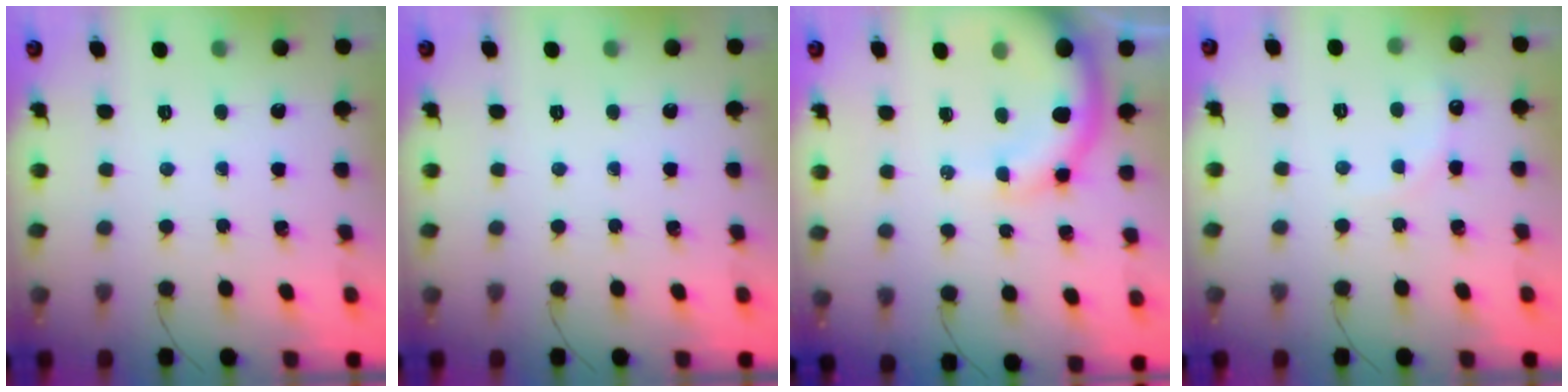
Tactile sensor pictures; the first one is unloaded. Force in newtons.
{"total": 0.0}
{"total": 12.9, "press": 12.6, "slide": 2.6}
{"total": 4.5, "press": 4.4, "slide": 1.0}